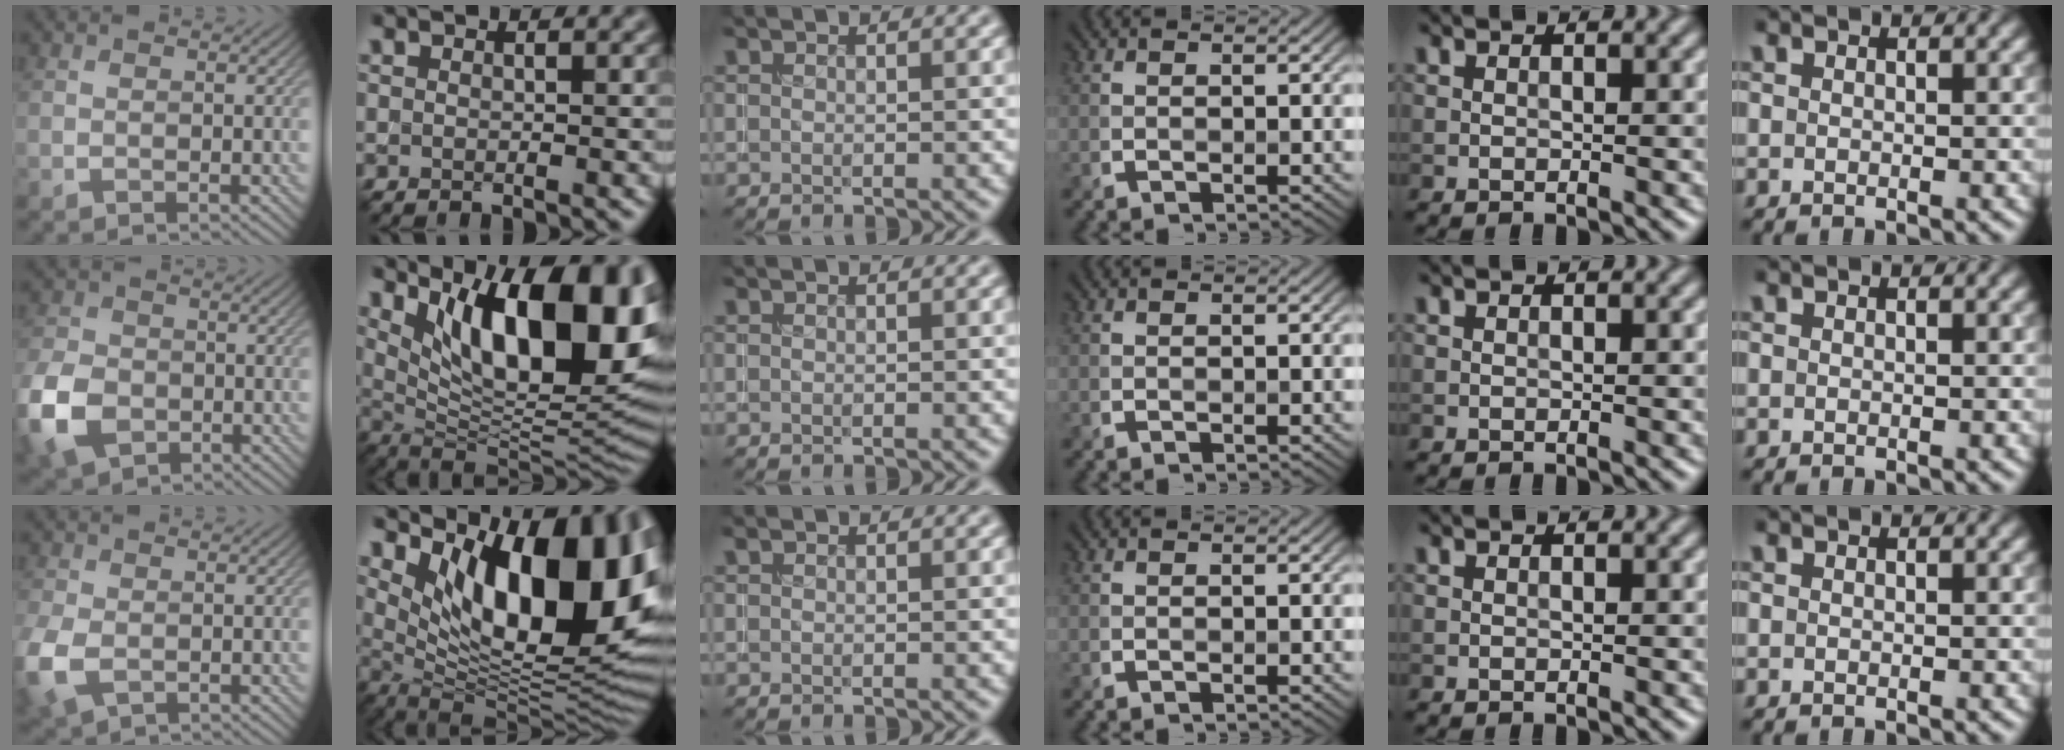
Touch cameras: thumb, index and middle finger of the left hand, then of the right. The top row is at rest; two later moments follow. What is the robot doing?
{"motion": "insert", "object": "coin"}